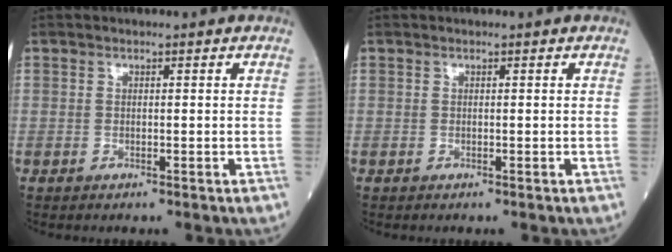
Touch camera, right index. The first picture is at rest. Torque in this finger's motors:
{"motor_torque": [0.00, 0.00, -0.03, -0.01]}